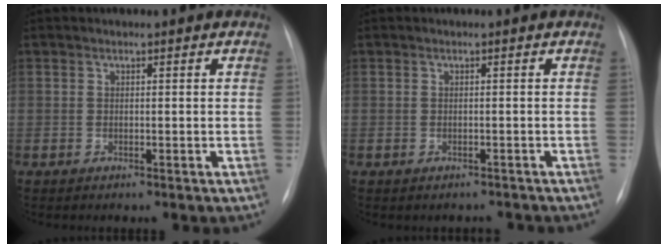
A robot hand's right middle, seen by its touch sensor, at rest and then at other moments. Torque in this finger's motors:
{"motor_torque": [-0.02, -0.03, -0.04, -0.01]}